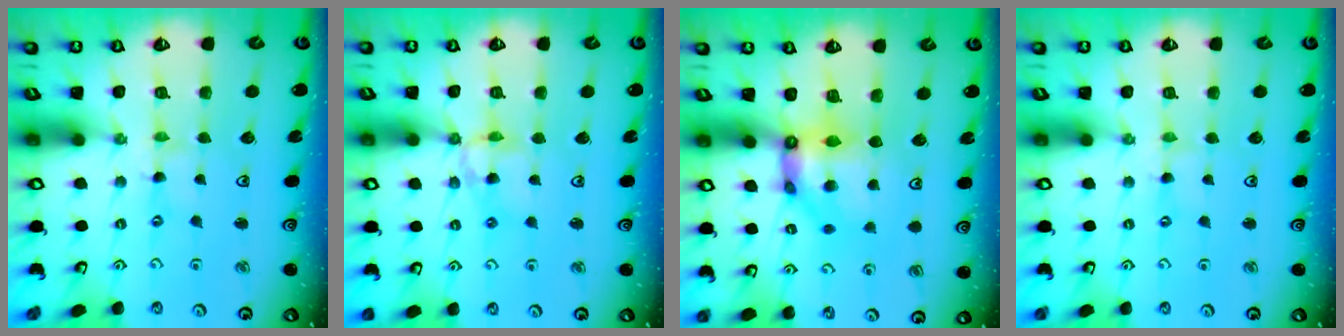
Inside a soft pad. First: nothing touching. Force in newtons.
{"total": 8.0, "press": 8.0, "slide": 0.8}
{"total": 9.6, "press": 9.6, "slide": 0.7}
{"total": 0.0}